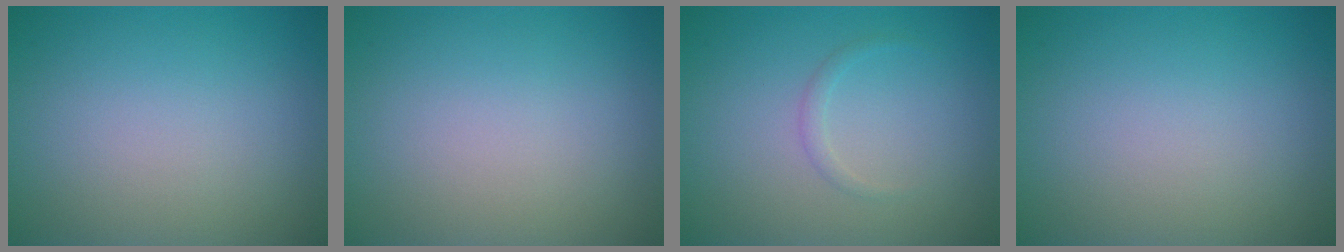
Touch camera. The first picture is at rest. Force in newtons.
{"total": 0.0}
{"total": 0.8, "press": 0.8, "slide": 0.1}
{"total": 0.0}